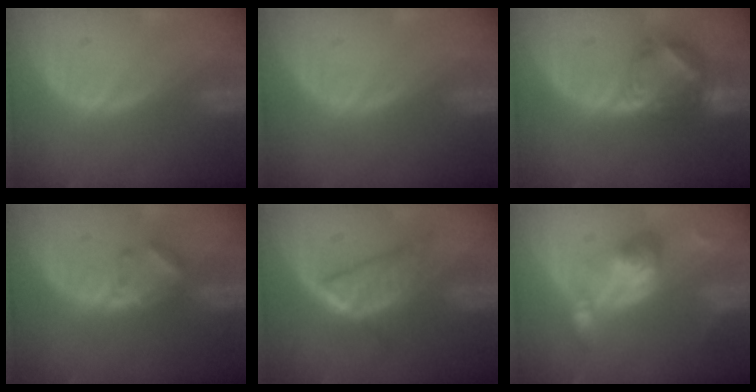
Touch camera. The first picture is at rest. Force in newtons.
{"total": 0.0}
{"total": 7.0, "press": 6.6, "slide": 2.3}
{"total": 3.3, "press": 3.2, "slide": 0.4}
{"total": 5.9, "press": 5.6, "slide": 1.7}
{"total": 6.2, "press": 5.9, "slide": 1.8}